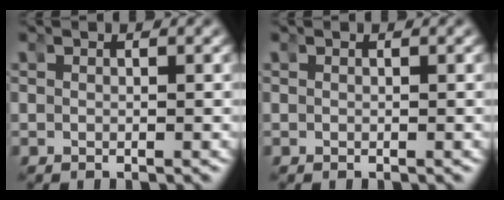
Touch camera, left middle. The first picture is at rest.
{"total": 0.0}